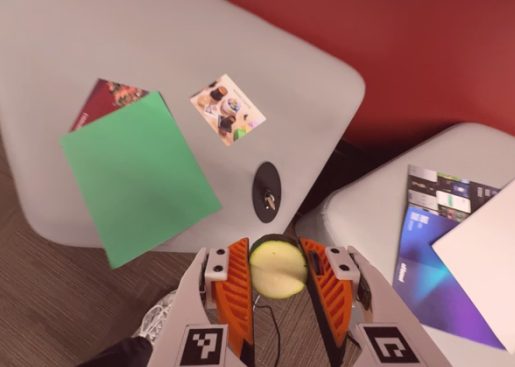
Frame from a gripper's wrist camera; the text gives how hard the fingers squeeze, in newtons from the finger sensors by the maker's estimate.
{"total": 11.7, "left": 11.7, "right": 11.6}